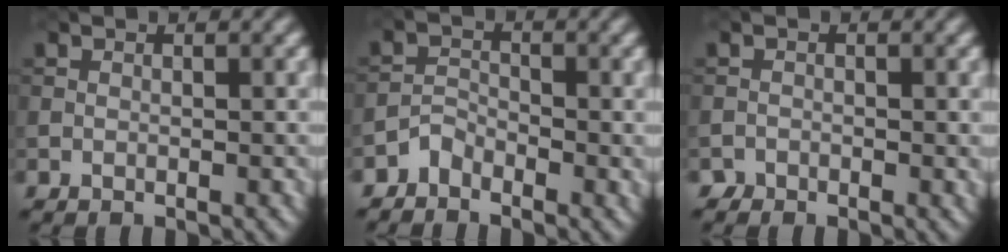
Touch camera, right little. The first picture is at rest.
{"total": 1.6, "force": [-1.5, 0.3, -0.5], "torque": [0.016, 0.012, -0.037]}
{"total": 1.1, "force": [-0.7, 0.1, -0.8], "torque": [0.020, 0.007, -0.019]}